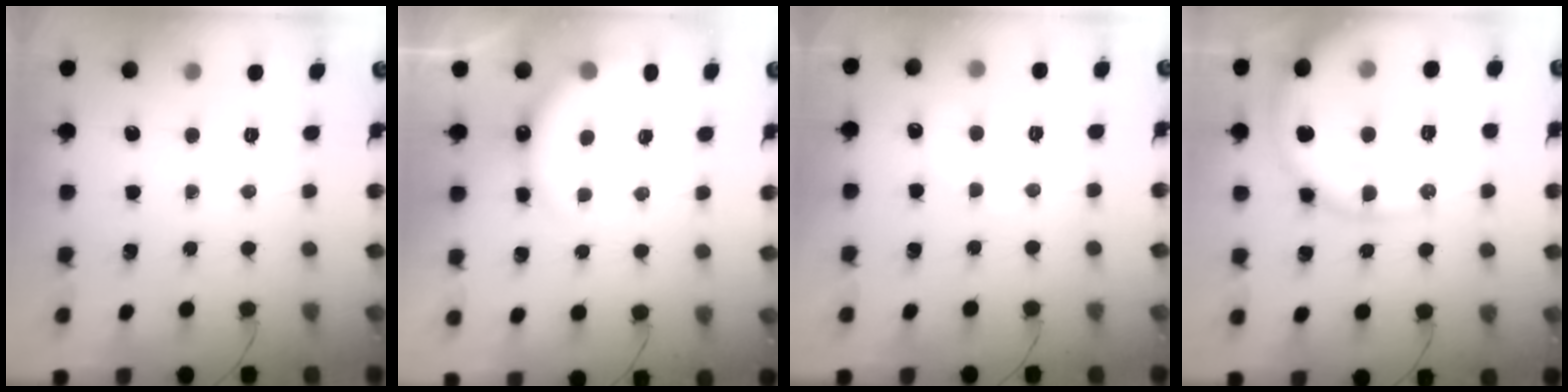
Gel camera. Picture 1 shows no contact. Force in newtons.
{"total": 7.8, "press": 7.8, "slide": 0.2}
{"total": 3.4, "press": 3.3, "slide": 1.0}
{"total": 17.1, "press": 17.1, "slide": 0.9}